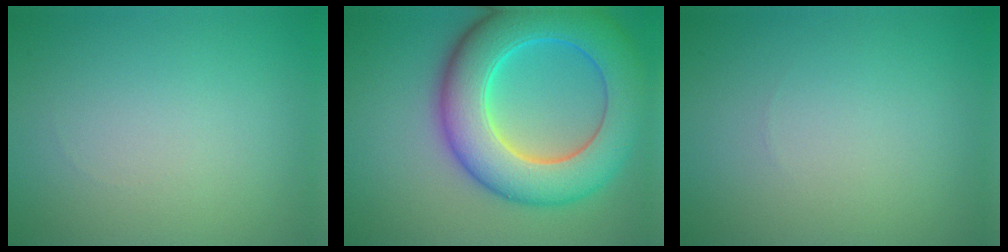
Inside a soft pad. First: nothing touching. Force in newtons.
{"total": 11.0, "press": 11.0, "slide": 0.5}
{"total": 0.0}